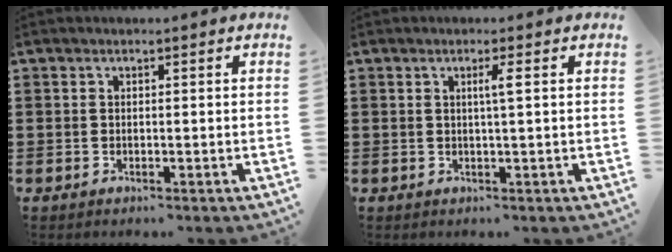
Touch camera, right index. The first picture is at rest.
{"total": 1.9, "force": [0.4, -0.2, 1.8], "torque": [-0.034, -0.002, 0.004]}